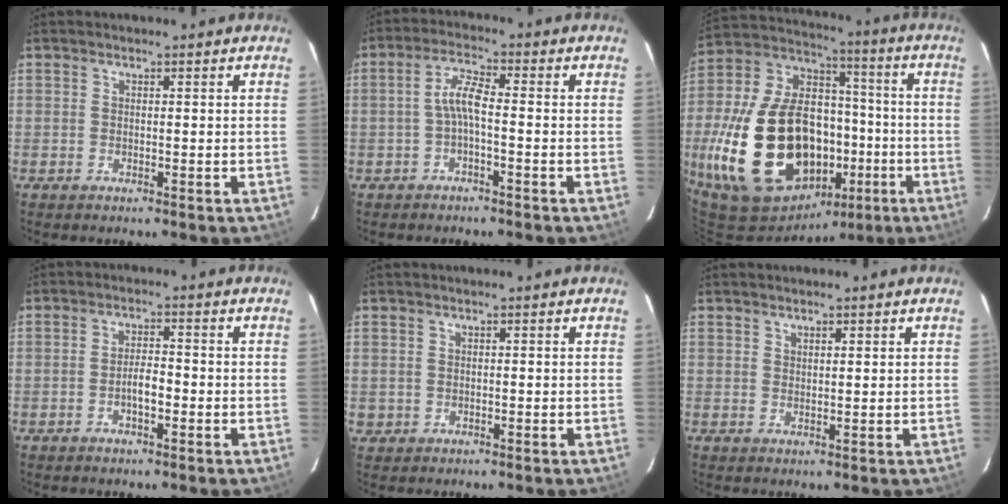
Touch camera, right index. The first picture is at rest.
{"total": 3.9, "force": [-1.4, 0.7, 3.6], "torque": [-0.078, 0.014, -0.029]}
{"total": 29.7, "force": [-9.6, 19.2, 20.6], "torque": [-0.436, 0.017, -0.130]}
{"total": 3.1, "force": [-1.3, 1.0, 2.6], "torque": [-0.053, 0.006, -0.022]}
{"total": 1.7, "force": [0.0, 1.7, 0.1], "torque": [0.001, 0.002, 0.000]}
{"total": 1.5, "force": [1.2, 0.5, 0.8], "torque": [-0.011, 0.001, 0.022]}